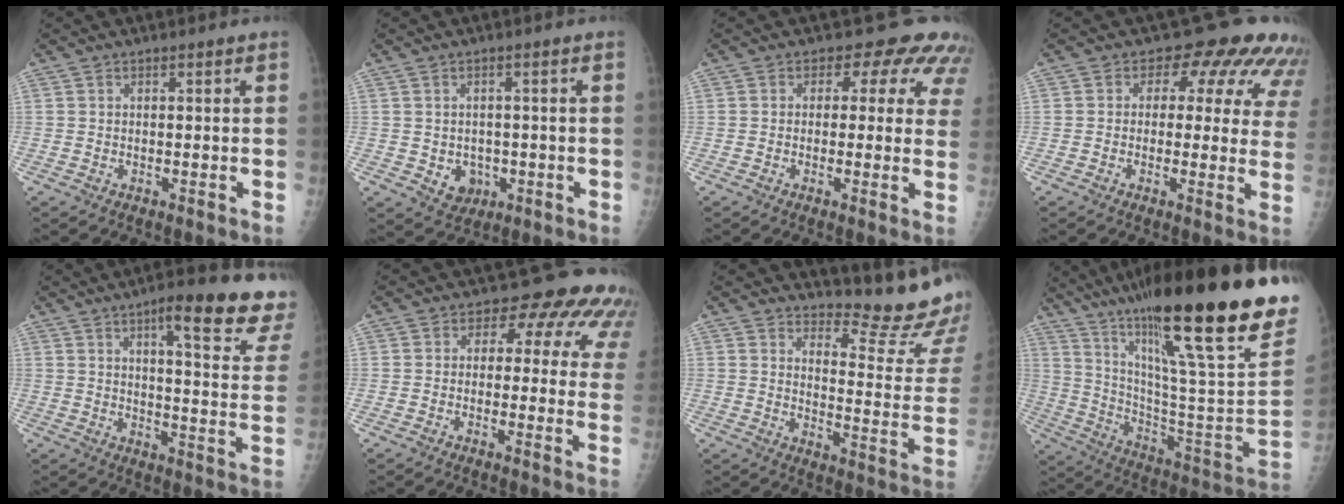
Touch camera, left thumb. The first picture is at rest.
{"total": 4.5, "force": [-0.9, 3.8, 2.2], "torque": [-0.012, 0.002, 0.000]}
{"total": 8.8, "force": [5.6, 5.7, 3.8], "torque": [0.006, -0.012, 0.037]}
{"total": 13.1, "force": [7.3, 8.2, 7.1], "torque": [-0.029, -0.015, 0.059]}
{"total": 19.7, "force": [14.3, 3.5, 13.0], "torque": [-0.138, -0.072, 0.169]}
{"total": 12.1, "force": [7.2, 7.4, 6.3], "torque": [-0.020, -0.018, 0.057]}
{"total": 16.7, "force": [15.1, 2.7, 6.4], "torque": [-0.051, -0.178, 0.181]}
{"total": 36.4, "force": [23.2, 4.7, 27.6], "torque": [-0.363, -0.074, 0.362]}